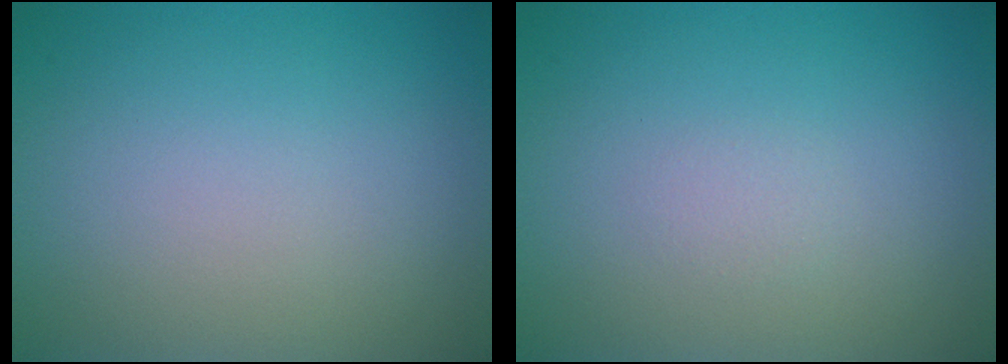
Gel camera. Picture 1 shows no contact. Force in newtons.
{"total": 0.6, "press": 0.6, "slide": 0.0}